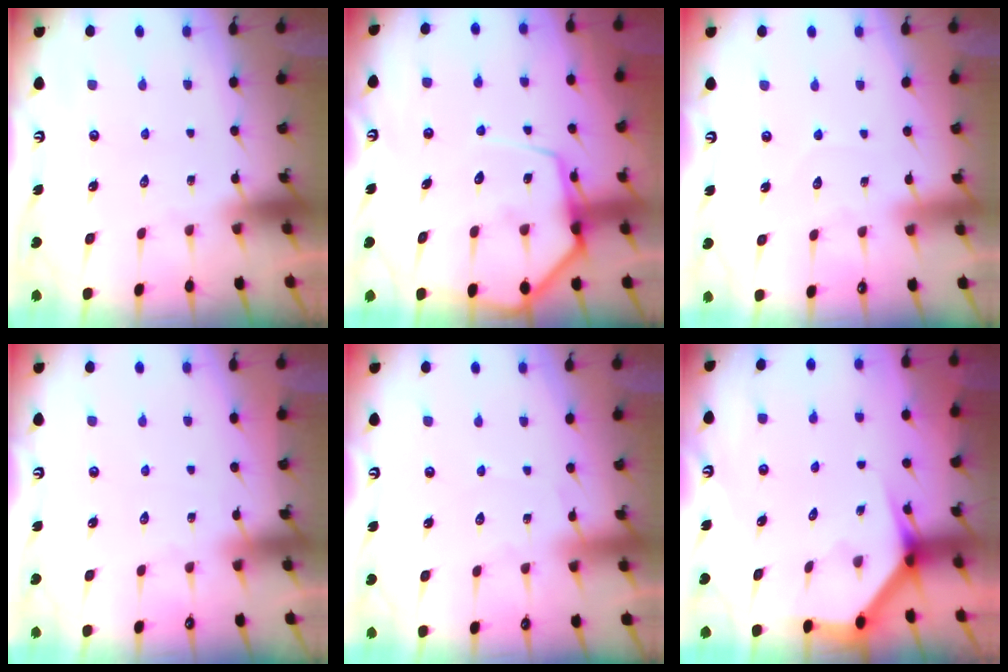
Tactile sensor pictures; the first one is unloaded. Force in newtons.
{"total": 12.3, "press": 12.2, "slide": 1.2}
{"total": 3.0, "press": 3.0, "slide": 0.3}
{"total": 3.9, "press": 3.8, "slide": 0.5}
{"total": 2.6, "press": 2.5, "slide": 0.3}
{"total": 3.4, "press": 3.4, "slide": 0.3}